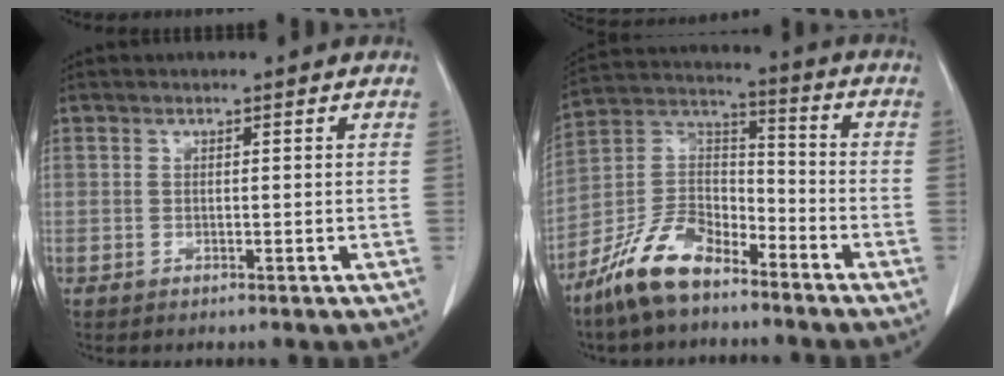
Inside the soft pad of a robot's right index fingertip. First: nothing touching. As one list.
[{"total": 12.1, "force": [-9.0, 4.9, 6.3], "torque": [-0.128, 0.020, -0.175]}]